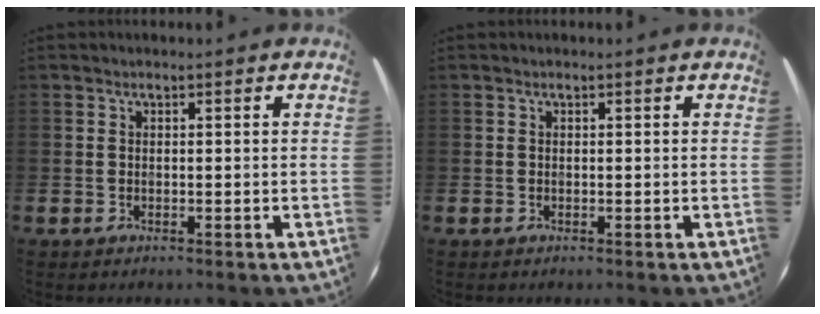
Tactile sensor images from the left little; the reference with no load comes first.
{"total": 0.0}